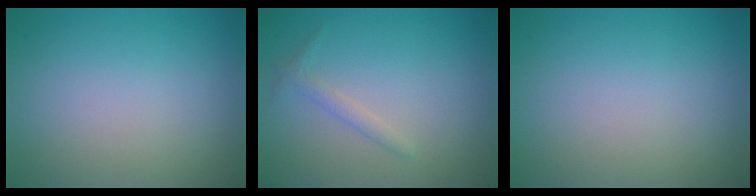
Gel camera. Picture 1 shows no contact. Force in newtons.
{"total": 1.1, "press": 1.1, "slide": 0.1}
{"total": 0.0}